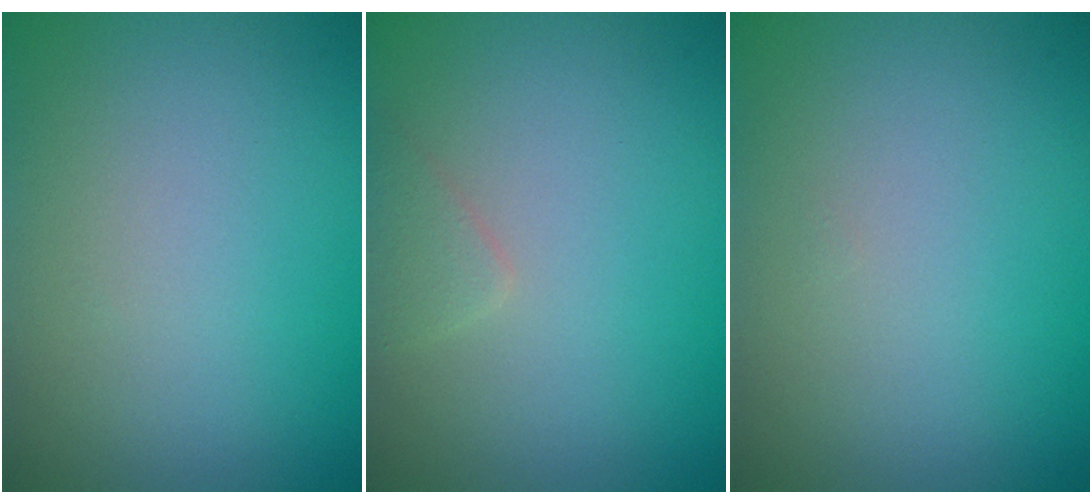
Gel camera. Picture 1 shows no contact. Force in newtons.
{"total": 1.2, "press": 1.1, "slide": 0.1}
{"total": 0.0}